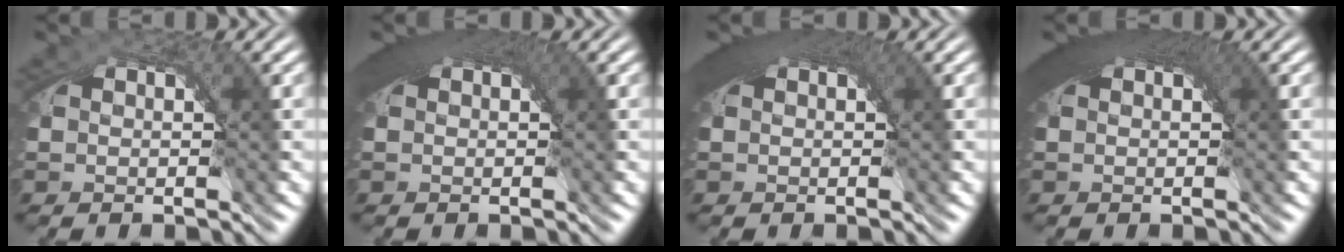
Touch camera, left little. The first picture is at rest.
{"total": 4.1, "force": [1.4, 1.3, 3.6], "torque": [-0.042, 0.011, 0.016]}
{"total": 4.3, "force": [1.5, 1.4, 3.8], "torque": [-0.046, 0.011, 0.017]}
{"total": 5.6, "force": [1.9, 2.0, 4.9], "torque": [-0.057, 0.017, 0.020]}